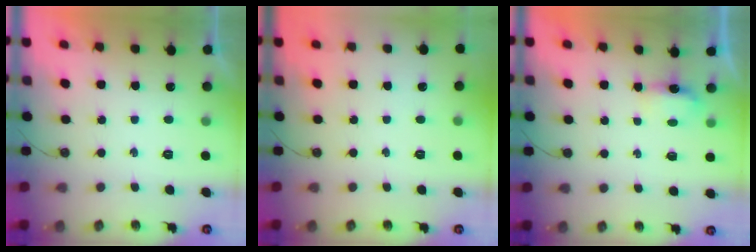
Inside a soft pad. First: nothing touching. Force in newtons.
{"total": 0.0}
{"total": 6.0, "press": 3.6, "slide": 4.9}